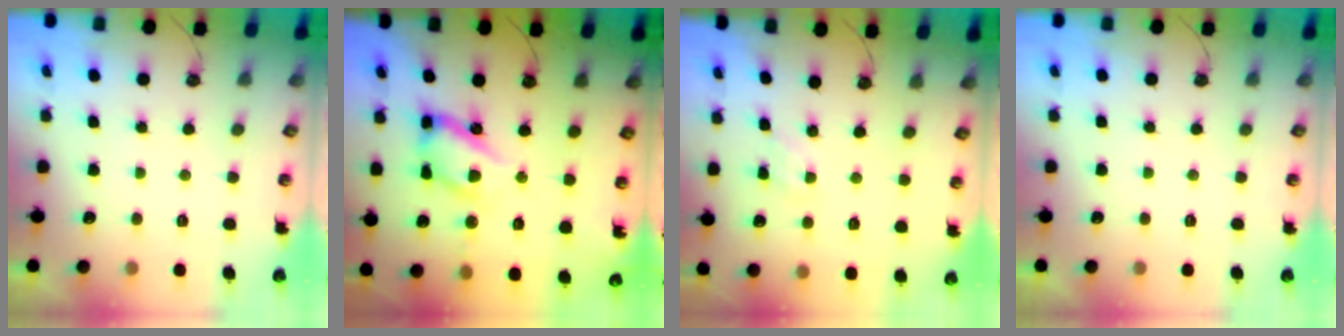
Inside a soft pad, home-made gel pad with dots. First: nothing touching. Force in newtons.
{"total": 14.5, "press": 14.5, "slide": 0.7}
{"total": 1.7, "press": 1.7, "slide": 0.3}
{"total": 0.0}